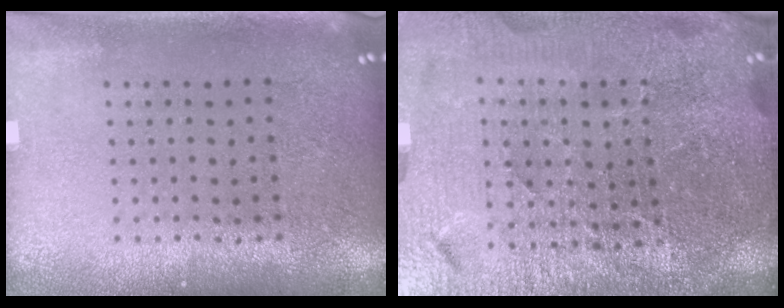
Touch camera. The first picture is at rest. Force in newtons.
{"total": 5.9, "press": 5.3, "slide": 2.6}